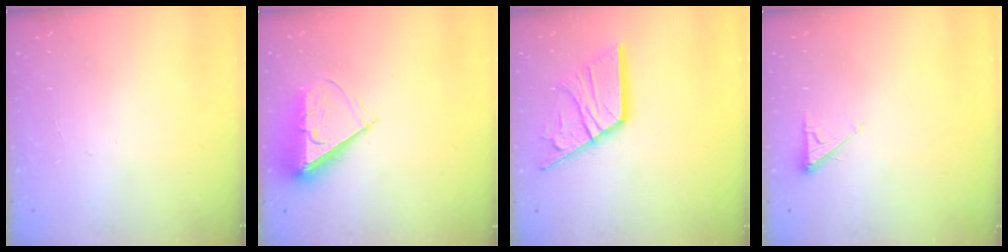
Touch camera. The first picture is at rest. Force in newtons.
{"total": 7.5, "press": 7.5, "slide": 0.6}
{"total": 17.1, "press": 17.0, "slide": 1.9}
{"total": 2.5, "press": 2.5, "slide": 0.4}